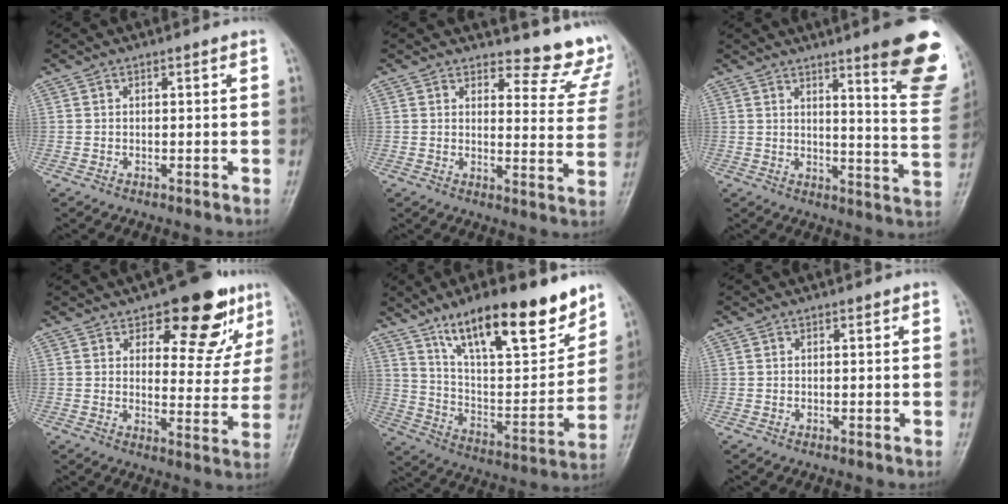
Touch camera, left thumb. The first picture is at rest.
{"total": 11.1, "force": [10.3, 3.6, 2.2], "torque": [0.012, -0.104, 0.096]}
{"total": 16.7, "force": [10.0, 2.5, 13.1], "torque": [-0.130, -0.066, 0.125]}
{"total": 14.2, "force": [8.5, 6.8, 9.1], "torque": [-0.057, -0.043, 0.114]}
{"total": 22.7, "force": [14.9, 7.7, 15.3], "torque": [-0.196, -0.059, 0.251]}
{"total": 0.0}